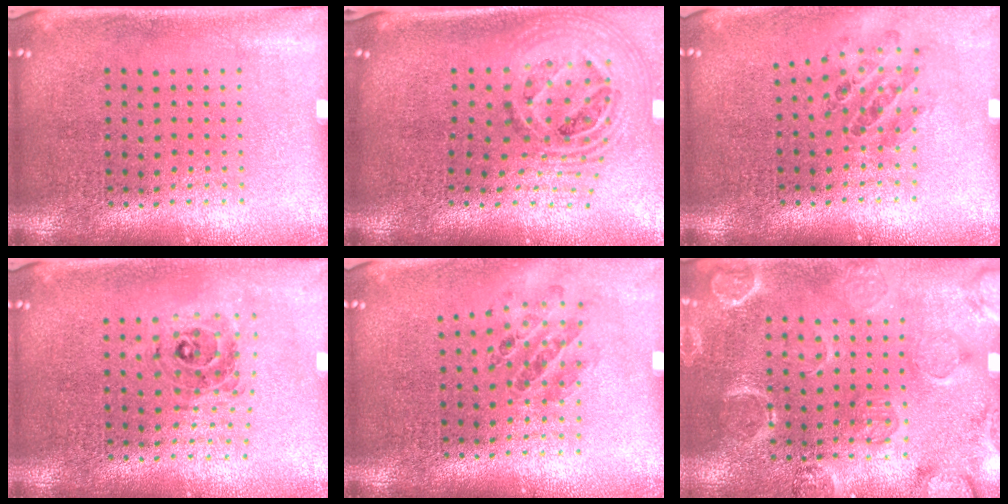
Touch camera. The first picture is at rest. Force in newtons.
{"total": 2.0, "press": 1.5, "slide": 1.3}
{"total": 0.9, "press": 0.9, "slide": 0.0}
{"total": 0.7, "press": 0.7, "slide": 0.1}
{"total": 0.8, "press": 0.8, "slide": 0.1}
{"total": 2.4, "press": 2.2, "slide": 0.9}